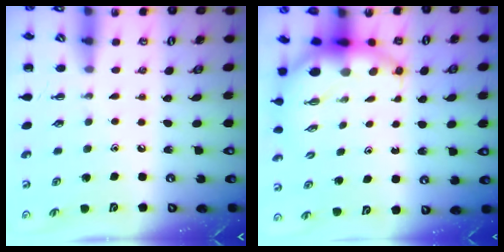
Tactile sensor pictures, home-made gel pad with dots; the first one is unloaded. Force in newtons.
{"total": 7.4, "press": 7.2, "slide": 1.9}